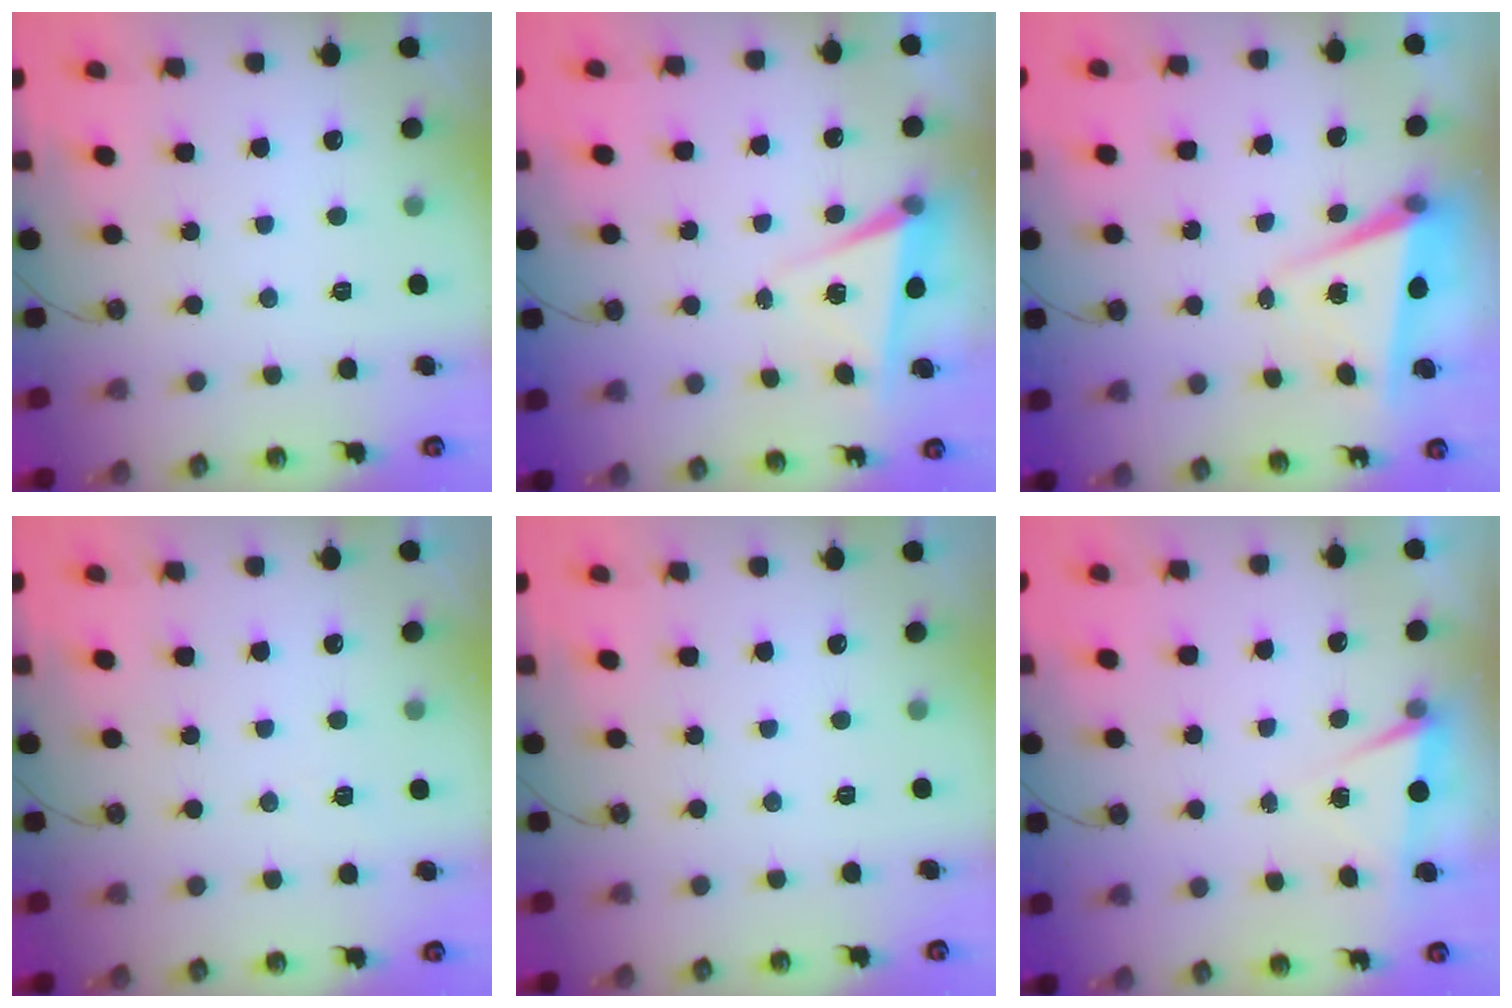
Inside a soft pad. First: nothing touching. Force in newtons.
{"total": 6.2, "press": 5.9, "slide": 1.9}
{"total": 6.9, "press": 6.8, "slide": 0.8}
{"total": 2.4, "press": 1.7, "slide": 1.7}
{"total": 0.0}
{"total": 2.8, "press": 1.8, "slide": 2.2}